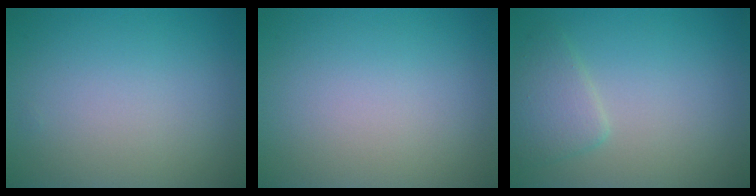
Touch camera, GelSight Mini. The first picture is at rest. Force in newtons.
{"total": 0.0}
{"total": 2.4, "press": 2.4, "slide": 0.1}